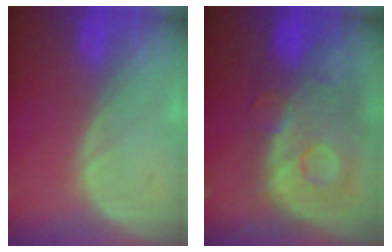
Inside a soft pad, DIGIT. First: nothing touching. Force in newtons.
{"total": 11.6, "press": 9.8, "slide": 6.1}